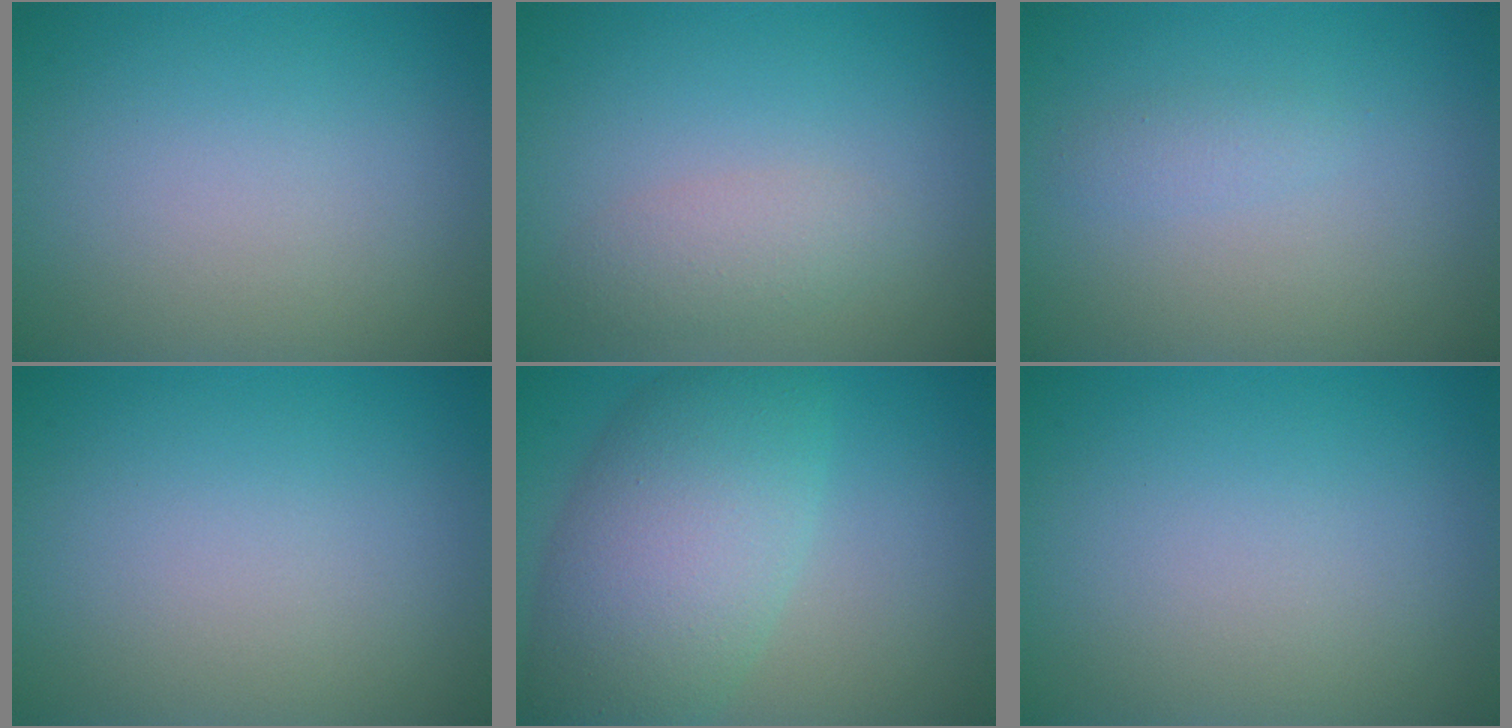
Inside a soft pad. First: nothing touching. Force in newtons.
{"total": 2.0, "press": 2.0, "slide": 0.1}
{"total": 1.0, "press": 1.0, "slide": 0.1}
{"total": 0.0}
{"total": 8.4, "press": 8.3, "slide": 0.1}
{"total": 0.0}